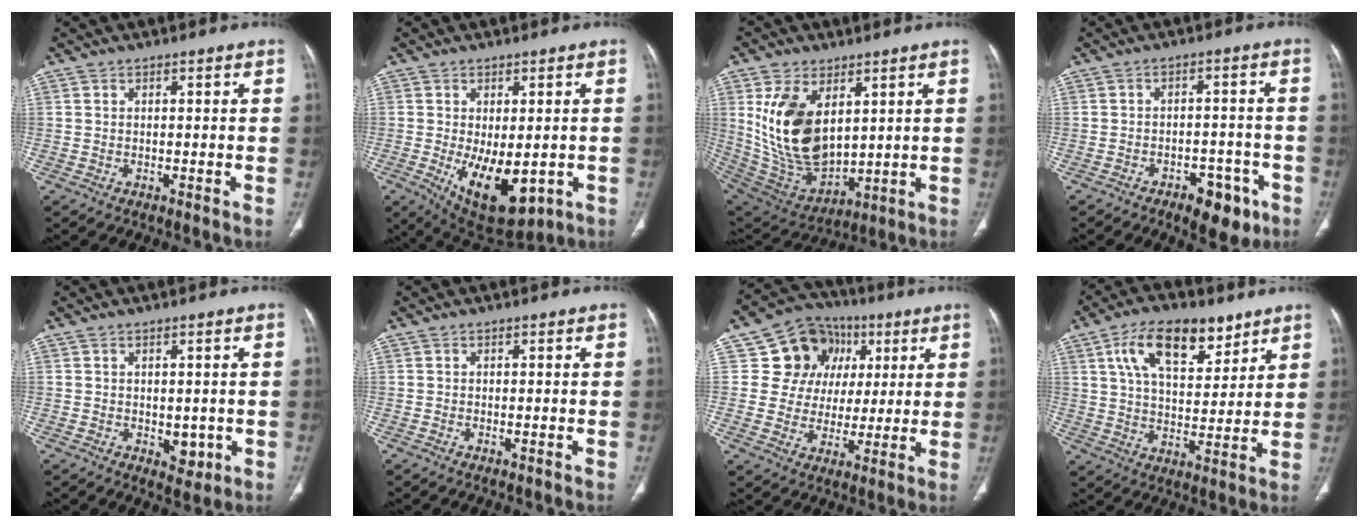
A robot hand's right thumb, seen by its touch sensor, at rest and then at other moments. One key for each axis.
{"total": 13.1, "fx": -3.3, "fy": 6.7, "fz": 10.8, "tx": -0.151, "ty": -0.016, "tz": -0.023}
{"total": 18.2, "fx": 4.9, "fy": 10.7, "fz": 13.9, "tx": -0.243, "ty": -0.027, "tz": 0.121}
{"total": 8.2, "fx": -4.7, "fy": 4.5, "fz": 5.1, "tx": -0.041, "ty": 0.030, "tz": -0.058}
{"total": 3.7, "fx": -0.5, "fy": 2.5, "fz": 2.7, "tx": -0.016, "ty": -0.006, "tz": 0.005}
{"total": 0.5, "fx": -0.2, "fy": 0.3, "fz": 0.4, "tx": -0.007, "ty": -0.002, "tz": -0.001}
{"total": 14.4, "fx": 4.7, "fy": 12.7, "fz": 4.9, "tx": -0.035, "ty": 0.013, "tz": 0.080}
{"total": 15.0, "fx": 8.2, "fy": 7.6, "fz": 10.0, "tx": -0.135, "ty": -0.029, "tz": 0.143}